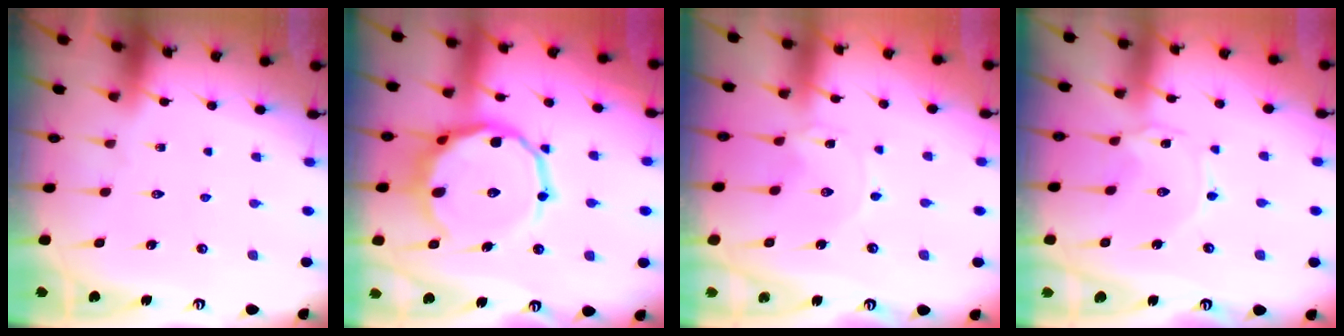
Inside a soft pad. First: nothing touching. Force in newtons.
{"total": 14.3, "press": 14.1, "slide": 2.7}
{"total": 0.0}
{"total": 1.0, "press": 1.0, "slide": 0.2}